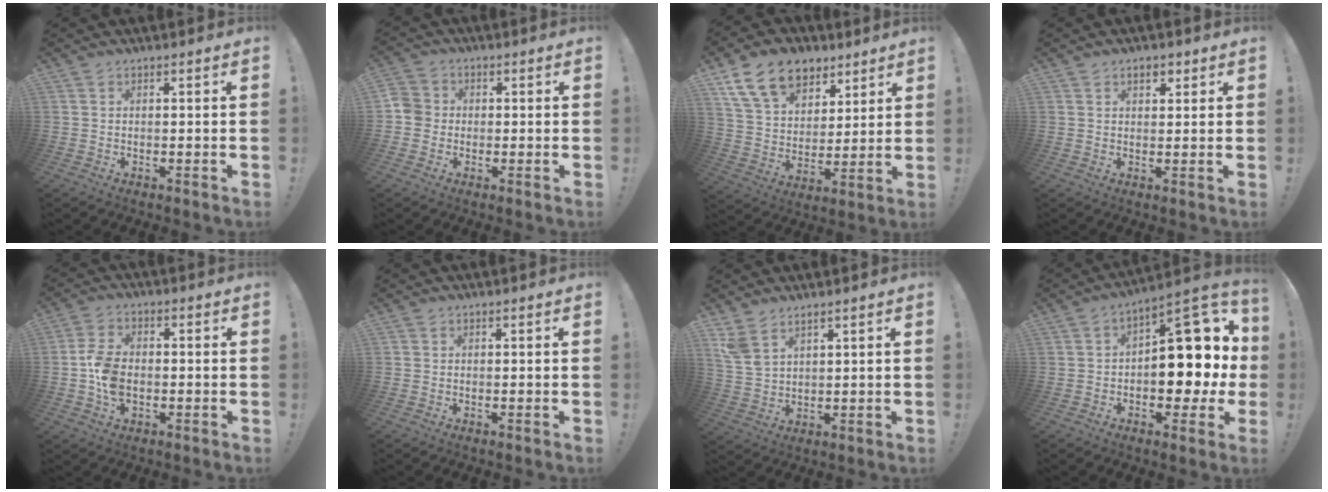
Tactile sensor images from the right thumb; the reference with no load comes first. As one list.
[{"total": 4.9, "force": [-0.9, 4.6, 1.4], "torque": [-0.029, 0.015, -0.016]}, {"total": 17.0, "force": [10.0, 11.5, 7.7], "torque": [-0.123, -0.052, 0.189]}, {"total": 3.2, "force": [1.7, 2.0, 1.8], "torque": [-0.019, -0.002, 0.028]}, {"total": 8.7, "force": [-2.0, 5.8, 6.2], "torque": [-0.130, 0.010, -0.031]}, {"total": 0.5, "force": [-0.2, 0.5, 0.0], "torque": [-0.007, 0.004, -0.001]}, {"total": 6.0, "force": [4.2, 2.8, 3.2], "torque": [-0.061, -0.018, 0.083]}, {"total": 16.0, "force": [0.2, 10.1, 12.4], "torque": [-0.136, -0.001, 0.011]}]